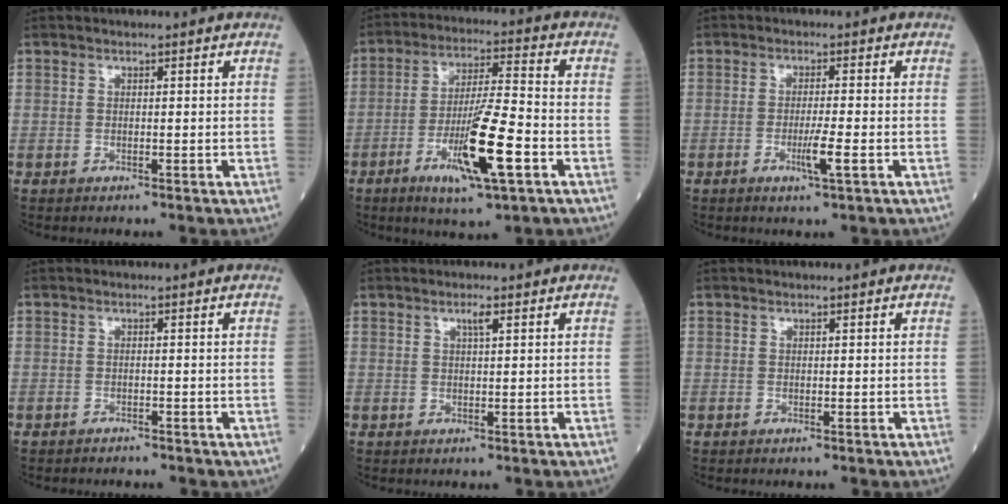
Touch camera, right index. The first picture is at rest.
{"total": 12.9, "force": [-4.9, 1.0, 11.9], "torque": [-0.216, -0.015, -0.084]}
{"total": 3.7, "force": [-1.3, -0.3, 3.4], "torque": [-0.061, -0.006, -0.024]}
{"total": 1.9, "force": [-1.7, 0.7, 0.4], "torque": [-0.013, -0.001, -0.020]}
{"total": 1.5, "force": [0.8, 0.1, 1.3], "torque": [-0.024, -0.001, 0.013]}
{"total": 0.0}